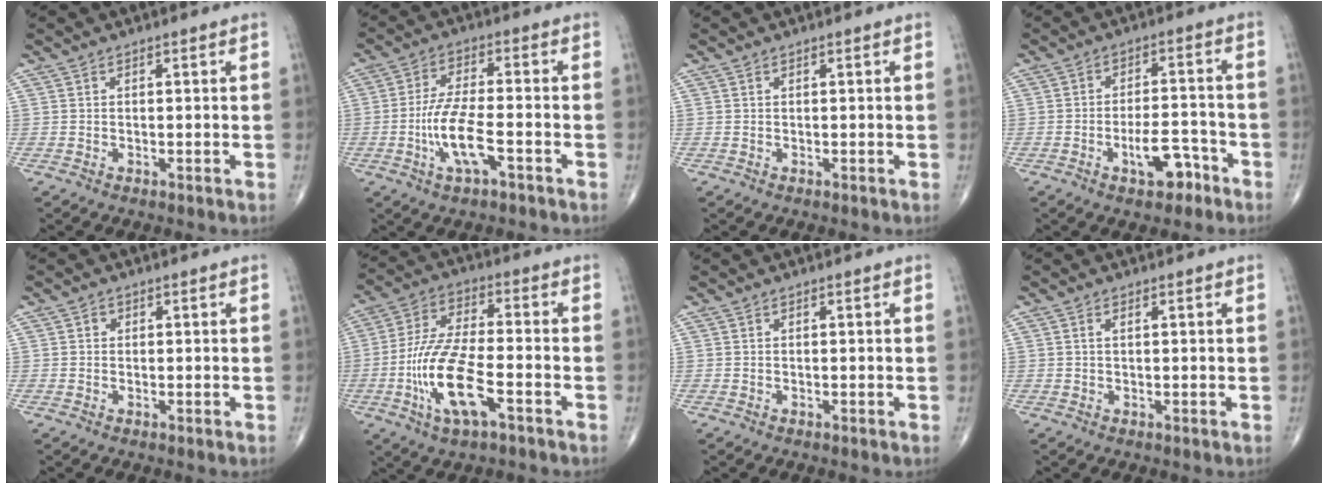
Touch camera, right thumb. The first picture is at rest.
{"total": 9.1, "force": [-3.1, 2.8, 8.0], "torque": [-0.170, 0.018, -0.058]}
{"total": 0.0}
{"total": 7.0, "force": [-3.8, 3.3, 4.9], "torque": [-0.063, 0.035, -0.056]}
{"total": 1.0, "force": [0.2, 0.9, 0.3], "torque": [0.002, 0.002, 0.002]}
{"total": 14.5, "force": [-4.9, 5.1, 12.6], "torque": [-0.262, 0.023, -0.091]}
{"total": 0.0}
{"total": 0.9, "force": [0.3, 0.4, 0.7], "torque": [-0.020, 0.006, 0.006]}